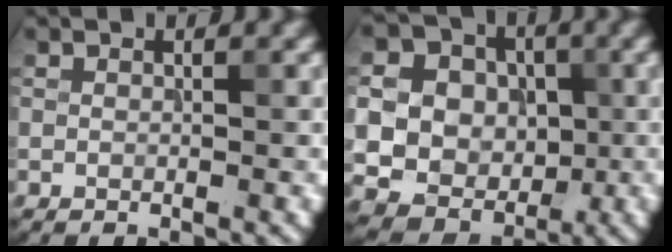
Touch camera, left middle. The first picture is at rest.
{"total": 17.0, "force": [1.8, 15.7, 6.2], "torque": [-0.148, 0.012, 0.018]}